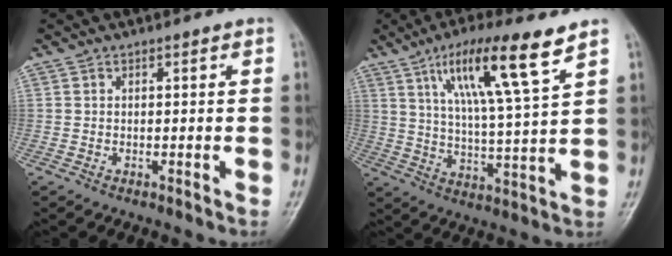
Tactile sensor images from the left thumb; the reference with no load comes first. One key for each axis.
{"total": 14.7, "fx": 8.1, "fy": 1.8, "fz": 12.1, "tx": -0.212, "ty": -0.031, "tz": 0.143}